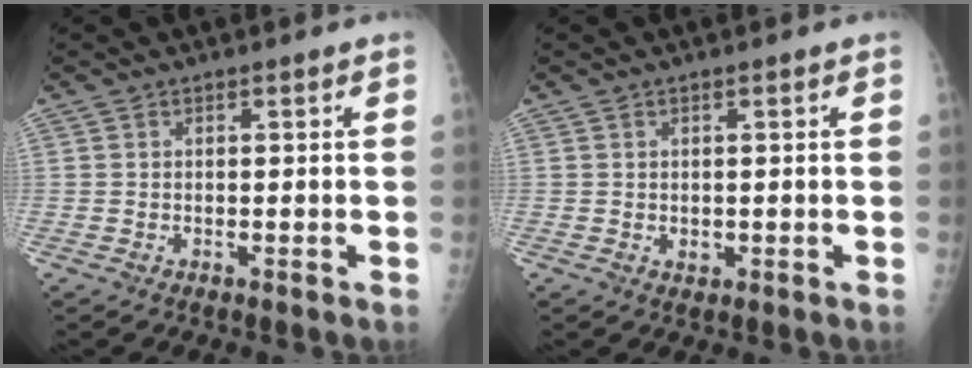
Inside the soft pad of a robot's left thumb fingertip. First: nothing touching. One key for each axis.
{"total": 1.2, "fx": 0.0, "fy": 1.0, "fz": 0.8, "tx": -0.007, "ty": -0.001, "tz": 0.004}